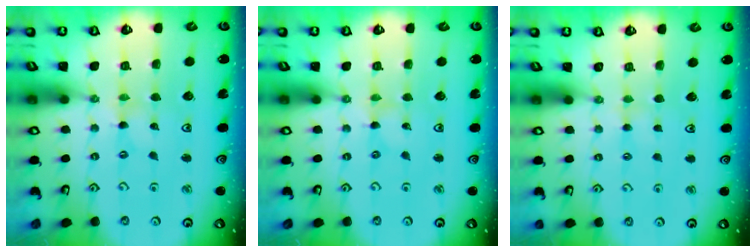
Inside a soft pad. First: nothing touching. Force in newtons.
{"total": 0.0}
{"total": 2.0, "press": 2.0, "slide": 0.4}